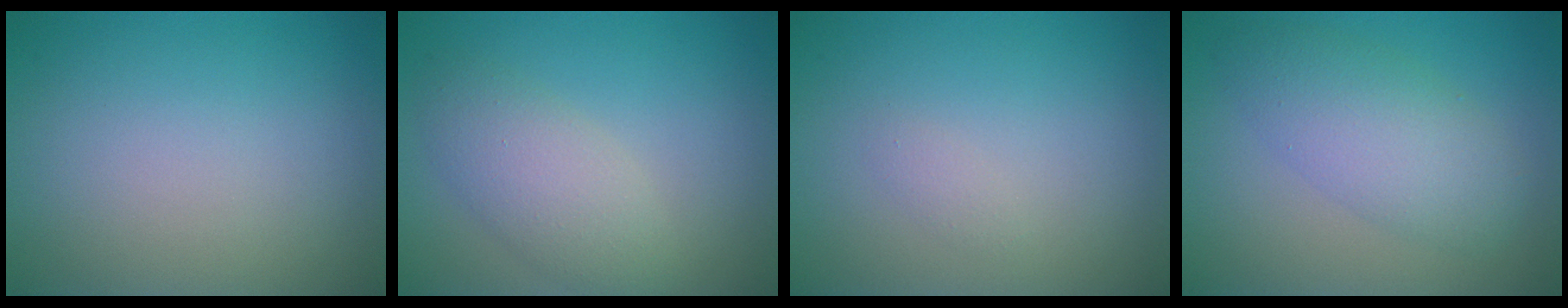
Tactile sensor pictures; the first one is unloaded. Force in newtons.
{"total": 3.8, "press": 3.8, "slide": 0.3}
{"total": 0.6, "press": 0.6, "slide": 0.1}
{"total": 4.9, "press": 4.9, "slide": 0.0}